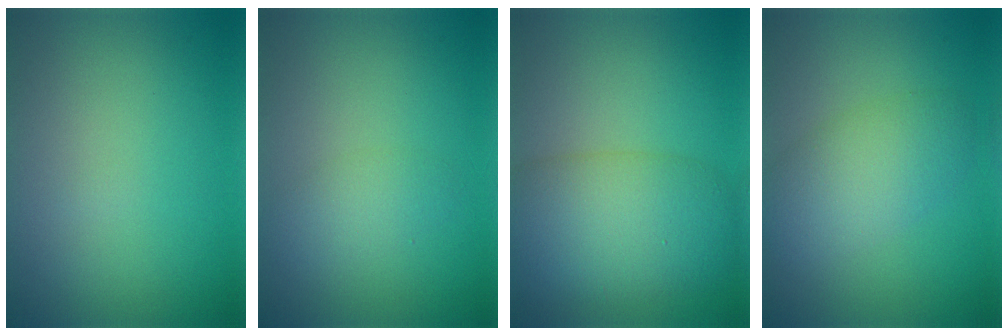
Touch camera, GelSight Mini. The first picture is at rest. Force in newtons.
{"total": 1.8, "press": 1.8, "slide": 0.1}
{"total": 7.6, "press": 7.6, "slide": 0.2}
{"total": 4.5, "press": 4.5, "slide": 0.1}